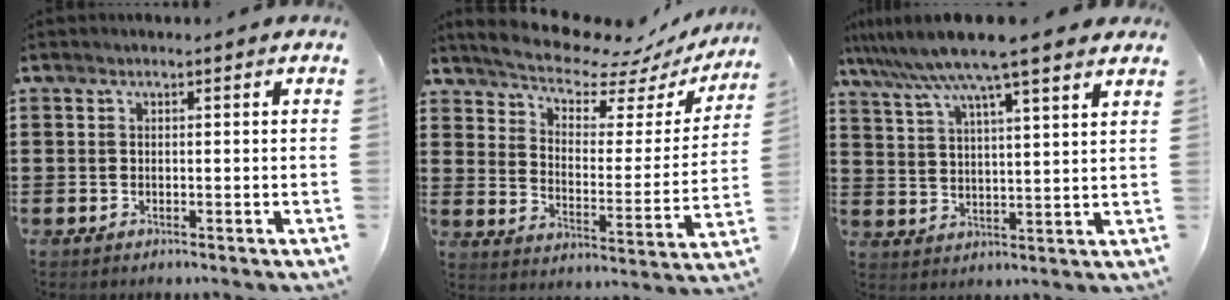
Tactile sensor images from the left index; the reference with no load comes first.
{"total": 8.2, "force": [7.6, 1.4, 2.7], "torque": [-0.075, -0.057, 0.128]}
{"total": 8.9, "force": [7.3, -0.1, 5.0], "torque": [-0.120, -0.029, 0.125]}